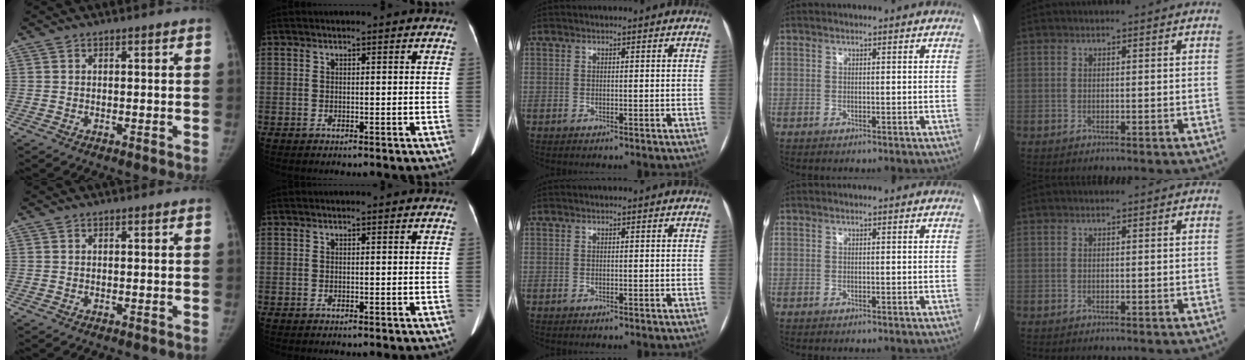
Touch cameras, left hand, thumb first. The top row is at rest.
{}